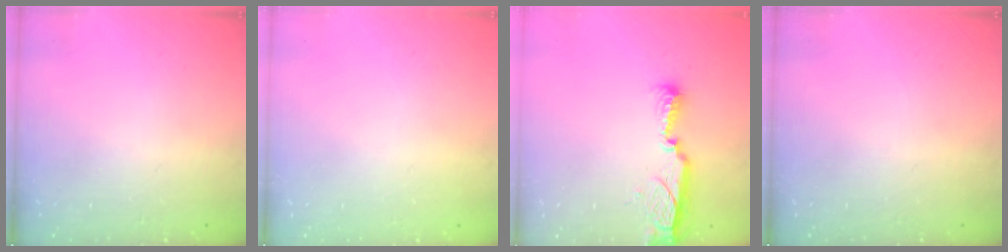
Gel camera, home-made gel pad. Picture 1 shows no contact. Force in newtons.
{"total": 1.1, "press": 0.8, "slide": 0.7}
{"total": 11.7, "press": 10.4, "slide": 5.3}
{"total": 0.0}